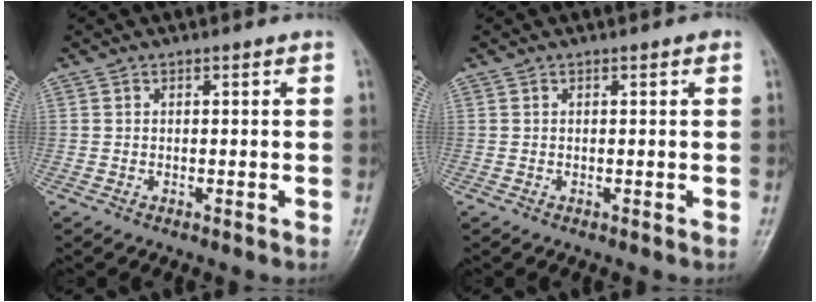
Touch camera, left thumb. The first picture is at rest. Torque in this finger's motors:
{"motor_torque": [0.32, 0.18, 0.10, 0.08, 0.00]}